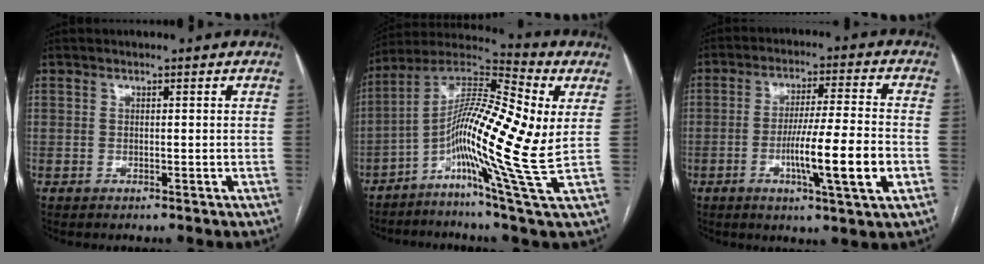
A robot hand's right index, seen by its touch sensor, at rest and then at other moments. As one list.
[{"total": 17.7, "force": [-0.9, 0.5, 17.7], "torque": [-0.335, 0.014, -0.037]}, {"total": 11.9, "force": [-3.3, -0.2, 11.5], "torque": [-0.198, -0.007, -0.057]}]